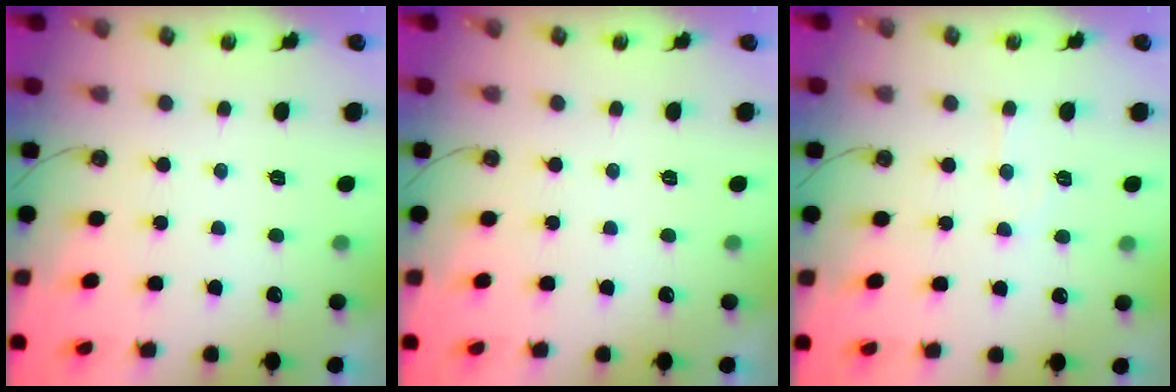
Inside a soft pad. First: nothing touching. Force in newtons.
{"total": 0.0}
{"total": 6.2, "press": 6.2, "slide": 0.4}